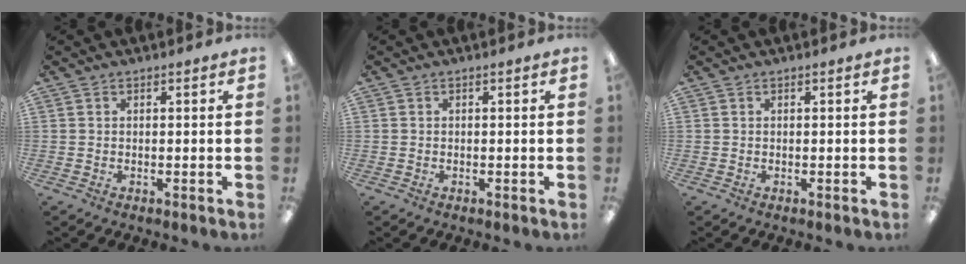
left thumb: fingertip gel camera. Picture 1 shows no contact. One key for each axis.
{"total": 0.0}
{"total": 0.0}